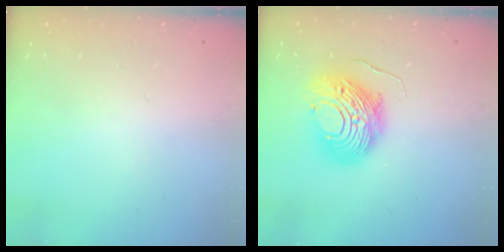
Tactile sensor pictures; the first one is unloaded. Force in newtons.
{"total": 11.6, "press": 11.6, "slide": 0.9}